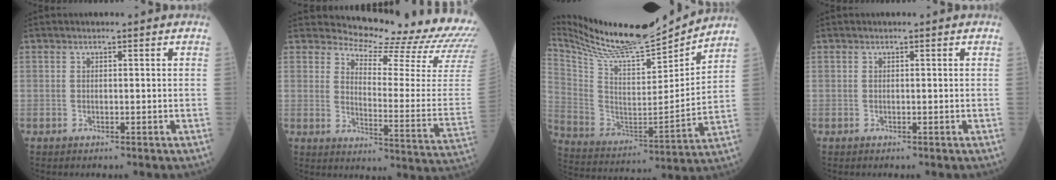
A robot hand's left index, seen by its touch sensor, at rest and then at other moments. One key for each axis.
{"total": 18.5, "fx": 18.2, "fy": 0.4, "fz": 3.5, "tx": -0.055, "ty": -0.147, "tz": 0.202}
{"total": 21.4, "fx": 19.9, "fy": 3.0, "fz": 7.4, "tx": -0.154, "ty": -0.027, "tz": 0.328}
{"total": 0.0}